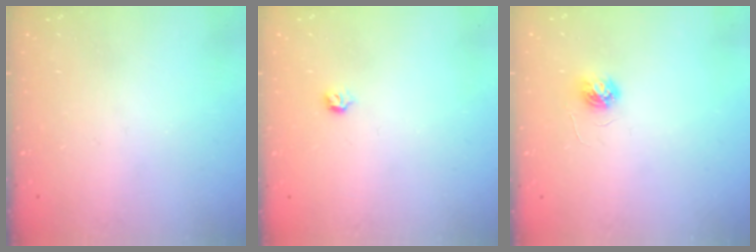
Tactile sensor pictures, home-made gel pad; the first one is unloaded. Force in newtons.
{"total": 2.8, "press": 2.7, "slide": 0.8}
{"total": 3.7, "press": 3.7, "slide": 0.3}